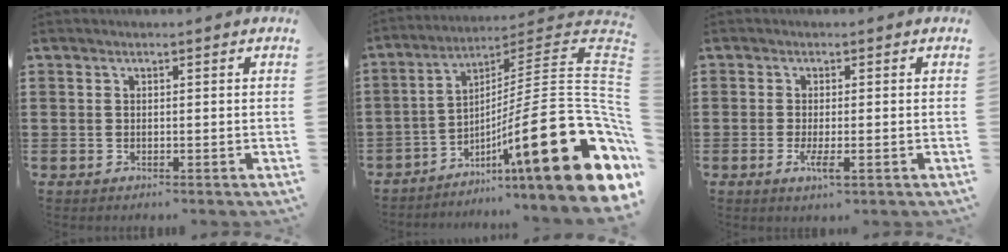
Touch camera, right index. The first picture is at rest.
{"total": 23.7, "force": [-8.2, 5.0, 21.6], "torque": [-0.346, -0.006, -0.138]}
{"total": 3.2, "force": [-1.2, 0.5, 2.9], "torque": [-0.062, -0.012, -0.024]}